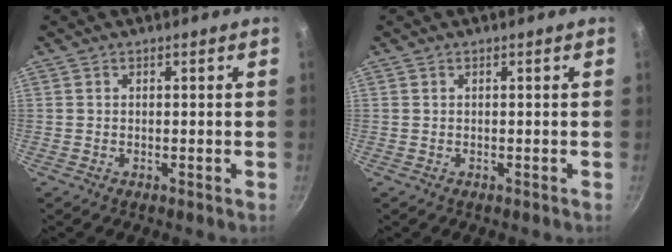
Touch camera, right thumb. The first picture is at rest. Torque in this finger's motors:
{"motor_torque": [-0.24, 0.24, 0.00, 0.00, 0.00]}